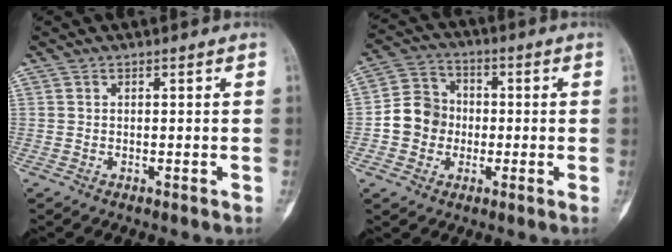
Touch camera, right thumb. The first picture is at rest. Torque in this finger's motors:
{"motor_torque": [1.08, 1.32, 0.32, -0.60, 0.04]}